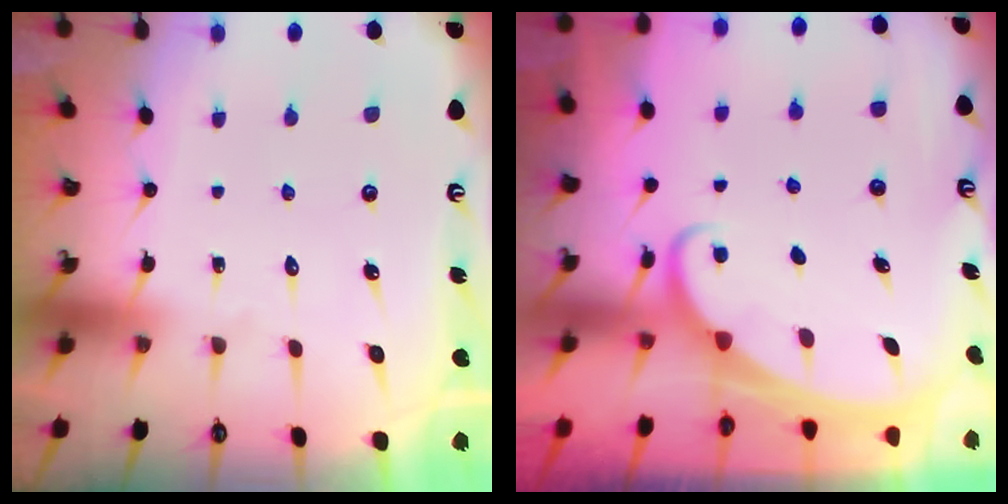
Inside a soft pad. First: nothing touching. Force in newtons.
{"total": 2.1, "press": 2.1, "slide": 0.3}